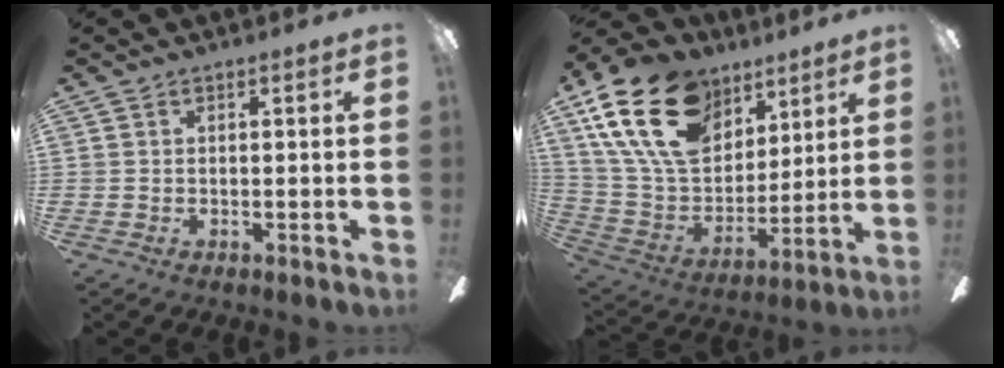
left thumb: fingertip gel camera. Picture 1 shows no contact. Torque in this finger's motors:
{"motor_torque": [0.59, 0.75, 1.65, -1.12, 0.57]}